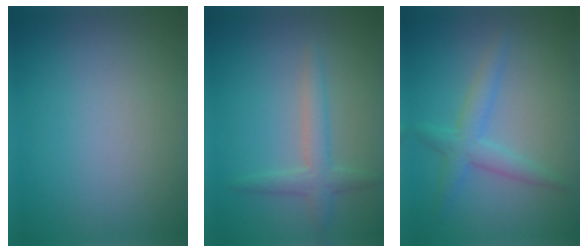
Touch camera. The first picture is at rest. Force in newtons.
{"total": 2.4, "press": 2.4, "slide": 0.1}
{"total": 2.8, "press": 2.8, "slide": 0.1}